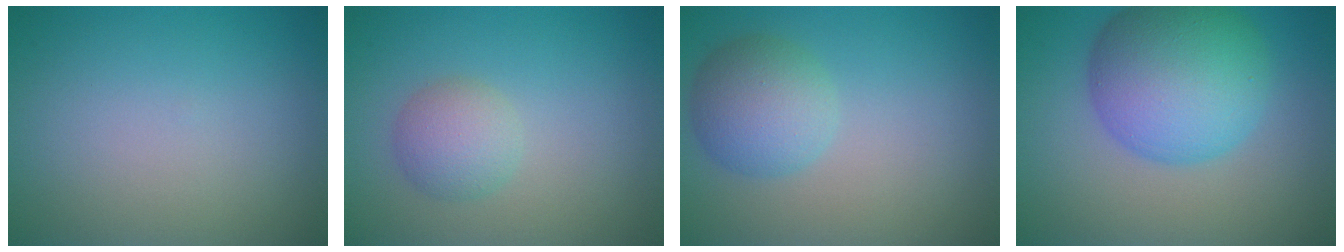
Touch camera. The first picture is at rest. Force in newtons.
{"total": 2.7, "press": 2.7, "slide": 0.0}
{"total": 4.2, "press": 4.2, "slide": 0.1}
{"total": 9.7, "press": 9.7, "slide": 0.3}